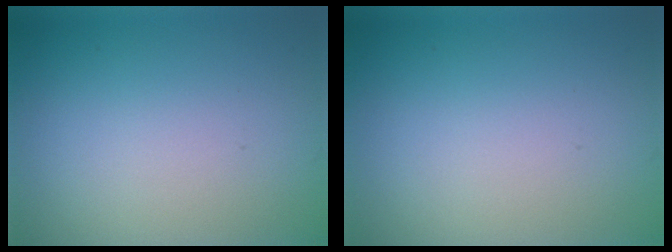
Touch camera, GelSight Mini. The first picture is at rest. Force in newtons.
{"total": 0.0}